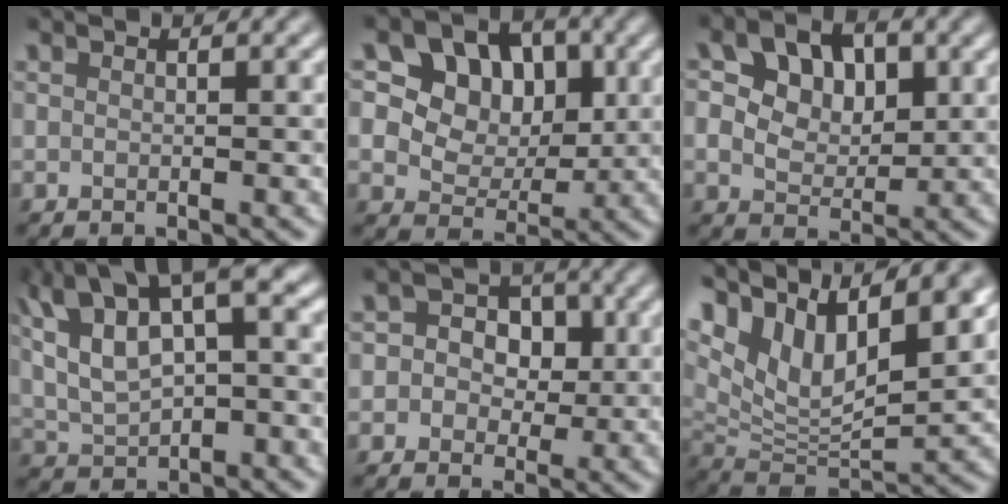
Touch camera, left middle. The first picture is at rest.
{"total": 12.4, "force": [4.5, 9.9, 6.1], "torque": [-0.135, 0.035, 0.077]}
{"total": 8.1, "force": [2.8, 5.6, 5.2], "torque": [-0.085, 0.033, 0.023]}
{"total": 9.9, "force": [4.1, 4.2, 8.0], "torque": [-0.166, 0.024, 0.073]}
{"total": 4.4, "force": [0.8, 3.9, 1.9], "torque": [-0.004, 0.017, -0.013]}
{"total": 11.3, "force": [6.7, 4.5, 8.0], "torque": [-0.146, 0.009, 0.118]}